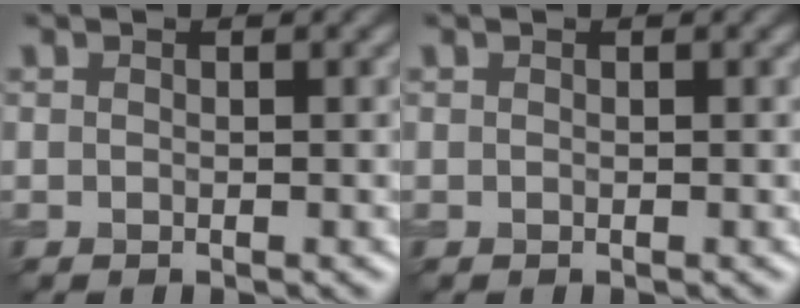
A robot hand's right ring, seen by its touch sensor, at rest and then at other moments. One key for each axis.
{"total": 0.0}